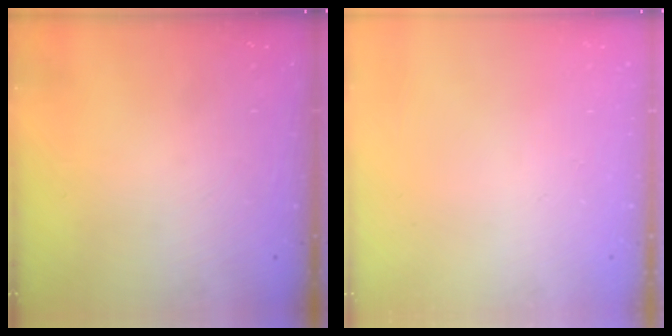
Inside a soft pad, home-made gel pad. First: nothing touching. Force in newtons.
{"total": 0.0}